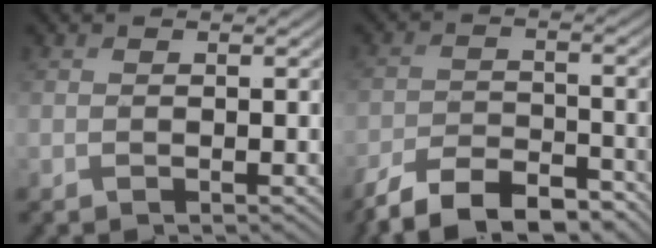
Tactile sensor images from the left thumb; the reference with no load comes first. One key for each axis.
{"total": 8.7, "fx": -7.2, "fy": 3.2, "fz": 3.8, "tx": -0.060, "ty": -0.004, "tz": -0.137}